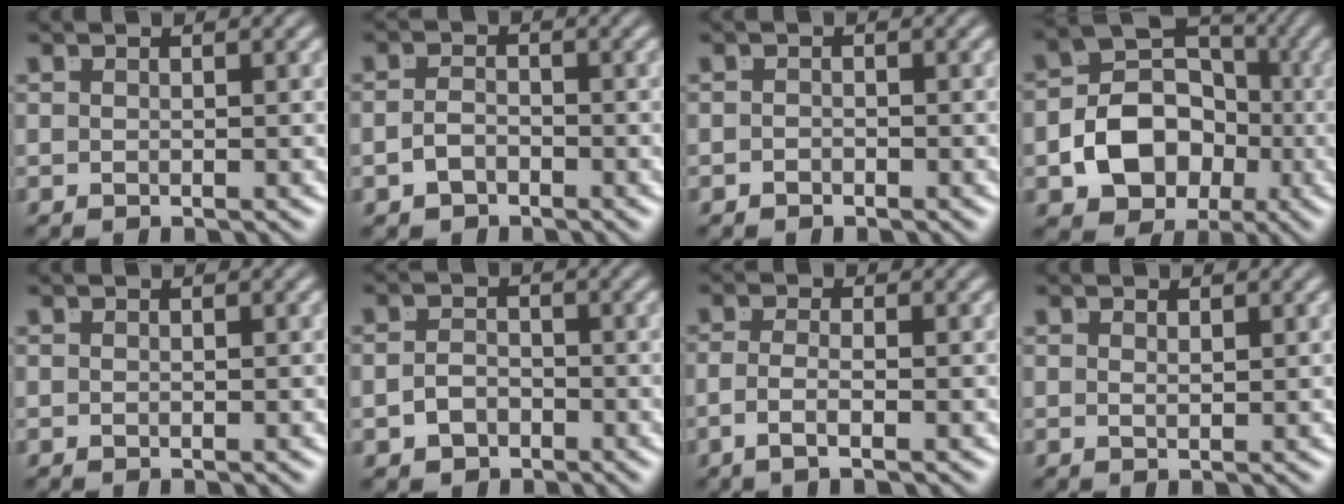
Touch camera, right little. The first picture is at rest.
{"total": 1.6, "force": [-1.5, 0.5, 0.4], "torque": [-0.012, -0.015, -0.017]}
{"total": 1.0, "force": [-0.8, -0.5, -0.2], "torque": [0.007, -0.012, -0.008]}
{"total": 8.2, "force": [-0.3, 6.4, 5.1], "torque": [-0.113, -0.029, 0.004]}
{"total": 0.0}
{"total": 2.3, "force": [-1.5, 1.7, 0.6], "torque": [-0.016, -0.022, -0.016]}
{"total": 2.5, "force": [-1.3, -0.2, 2.1], "torque": [-0.046, -0.016, -0.015]}
{"total": 1.1, "force": [0.5, -0.9, 0.1], "torque": [0.000, -0.008, 0.017]}